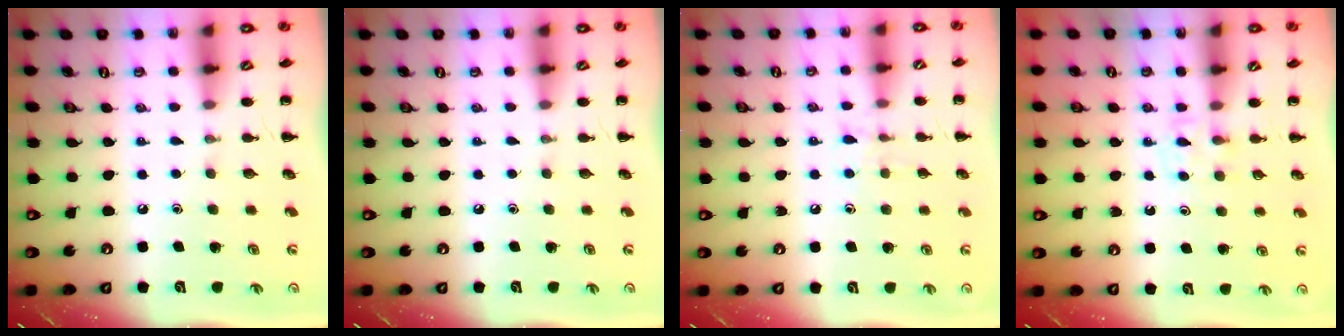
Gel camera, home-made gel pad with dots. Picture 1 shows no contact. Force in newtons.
{"total": 0.0}
{"total": 6.5, "press": 6.3, "slide": 1.4}
{"total": 3.8, "press": 3.5, "slide": 1.3}